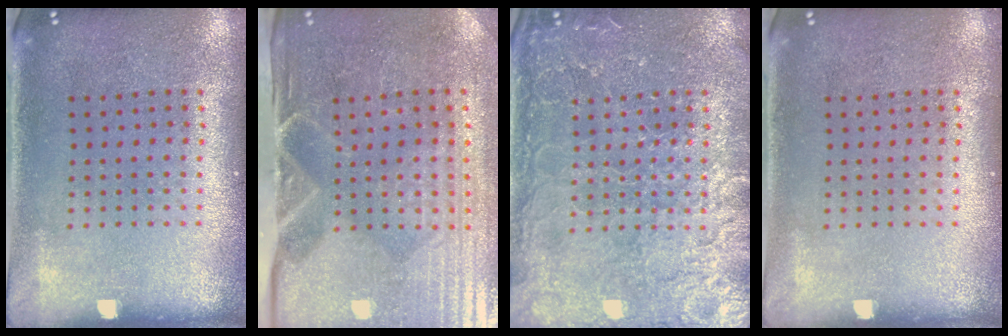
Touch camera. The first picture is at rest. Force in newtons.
{"total": 4.8, "press": 4.2, "slide": 2.4}
{"total": 3.7, "press": 3.7, "slide": 0.5}
{"total": 0.0}